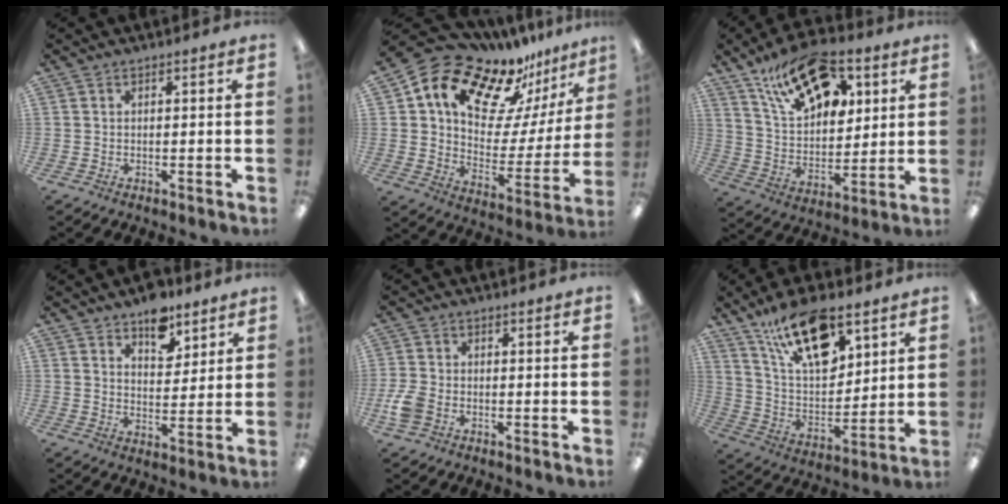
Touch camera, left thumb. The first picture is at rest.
{"total": 17.5, "force": [13.0, 9.0, 7.6], "torque": [-0.145, -0.092, 0.226]}
{"total": 18.7, "force": [12.0, 9.9, 10.4], "torque": [-0.175, -0.051, 0.213]}
{"total": 9.0, "force": [6.6, 4.8, 3.8], "torque": [-0.041, -0.037, 0.115]}
{"total": 5.2, "force": [-2.0, 3.6, 3.2], "torque": [-0.068, 0.009, -0.036]}
{"total": 20.0, "force": [12.3, 9.0, 12.9], "torque": [-0.222, -0.054, 0.214]}